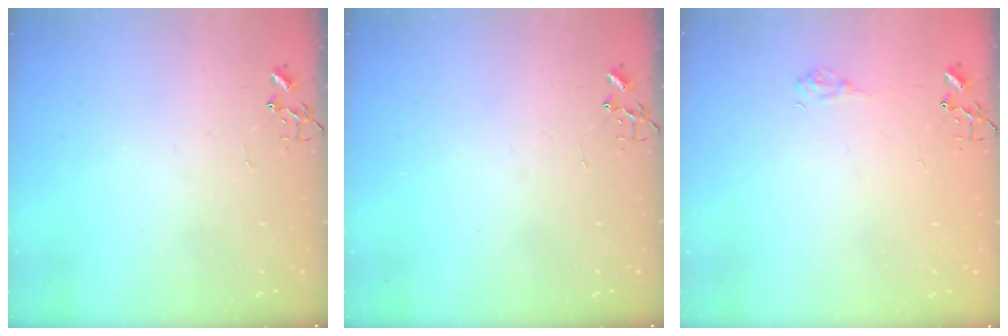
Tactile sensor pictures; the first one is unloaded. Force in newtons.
{"total": 0.0}
{"total": 5.9, "press": 5.9, "slide": 0.6}